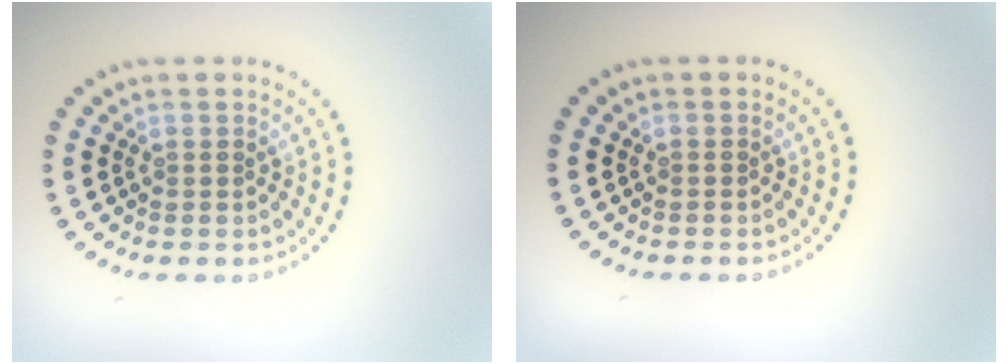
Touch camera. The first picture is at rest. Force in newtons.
{"total": 0.0}